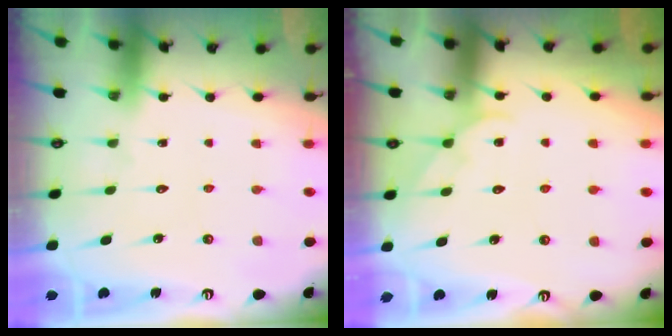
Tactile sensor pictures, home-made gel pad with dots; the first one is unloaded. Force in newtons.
{"total": 3.5, "press": 3.5, "slide": 0.3}